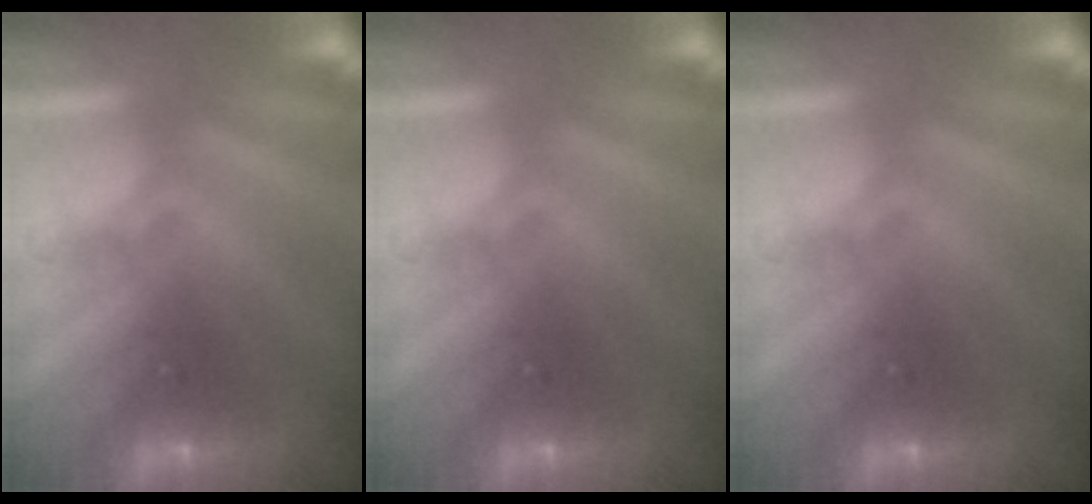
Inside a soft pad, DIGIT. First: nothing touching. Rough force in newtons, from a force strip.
{"total": 0.0}
{"total": 0.0}